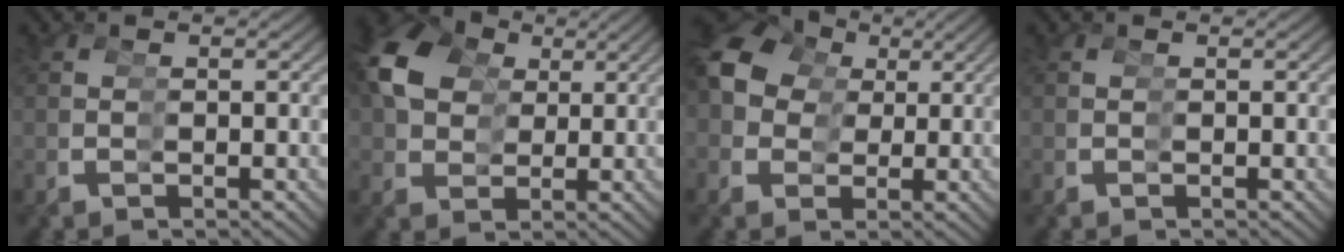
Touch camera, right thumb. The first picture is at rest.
{"total": 9.8, "force": [4.0, 7.4, 5.2], "torque": [-0.095, 0.020, 0.057]}
{"total": 10.8, "force": [2.8, 8.4, 6.2], "torque": [-0.108, 0.013, 0.037]}
{"total": 0.0}